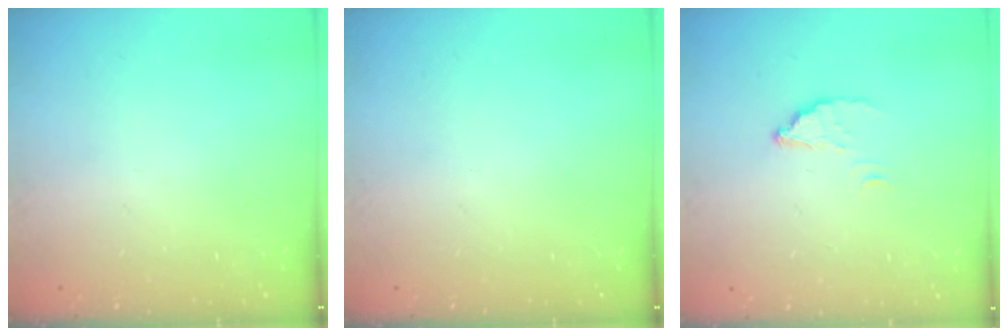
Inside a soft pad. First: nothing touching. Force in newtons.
{"total": 0.0}
{"total": 2.7, "press": 2.7, "slide": 0.3}